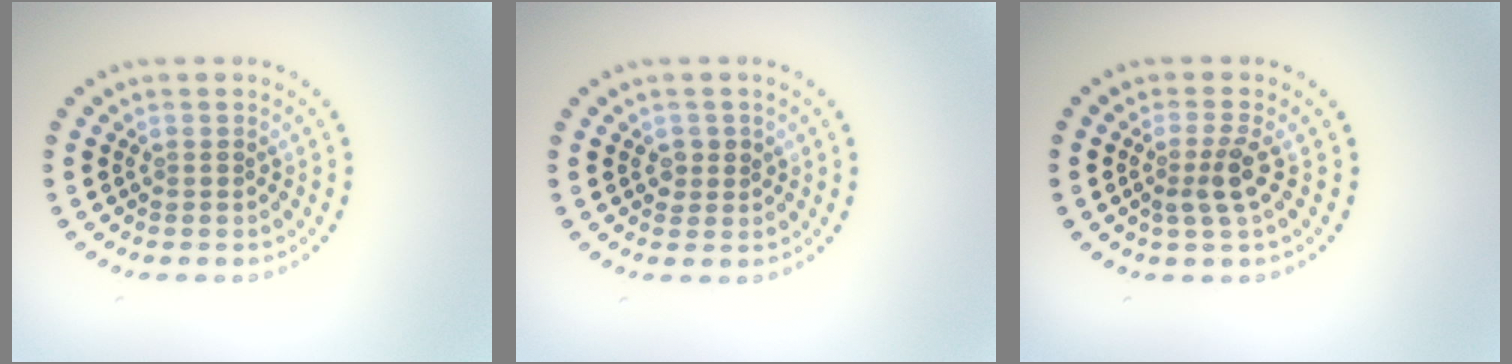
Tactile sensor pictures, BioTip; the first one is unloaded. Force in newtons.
{"total": 1.3, "press": 1.2, "slide": 0.4}
{"total": 2.4, "press": 1.8, "slide": 1.5}